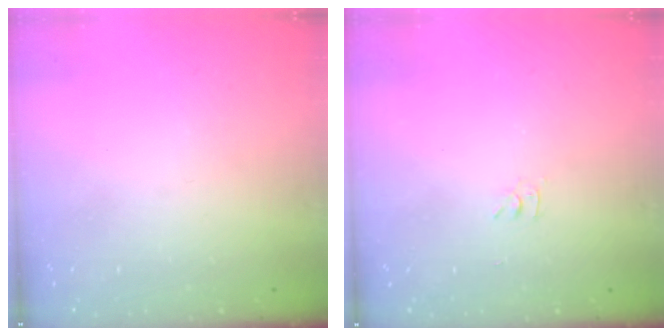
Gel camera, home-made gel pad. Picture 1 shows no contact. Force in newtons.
{"total": 2.8, "press": 2.8, "slide": 0.4}